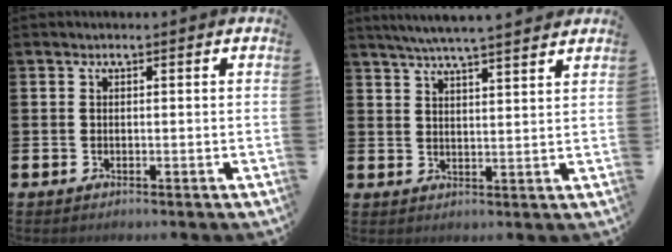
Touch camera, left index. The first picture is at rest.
{"total": 5.6, "force": [5.4, -0.4, 1.6], "torque": [-0.047, -0.023, 0.096]}